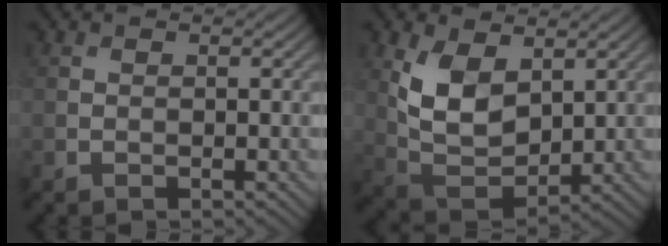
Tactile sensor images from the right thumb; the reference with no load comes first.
{"total": 8.4, "force": [3.0, 4.9, 6.1], "torque": [-0.134, -0.012, 0.060]}